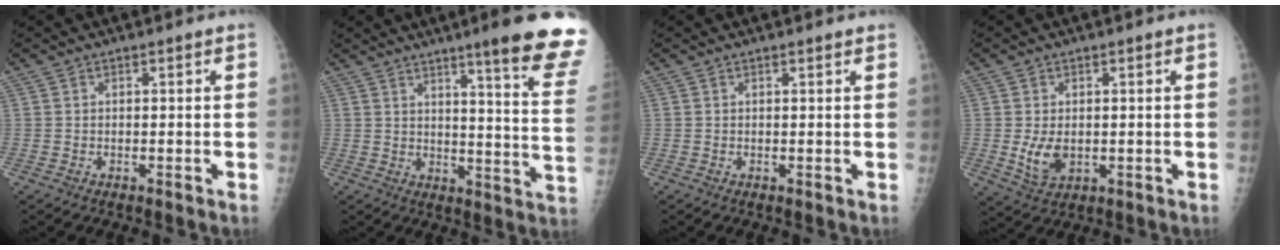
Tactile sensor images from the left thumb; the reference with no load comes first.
{"total": 18.8, "force": [13.4, 0.6, 13.2], "torque": [-0.148, -0.084, 0.165]}
{"total": 0.9, "force": [0.8, 0.1, 0.4], "torque": [-0.004, 0.001, 0.012]}
{"total": 5.2, "force": [-0.2, 3.5, 3.8], "torque": [-0.062, -0.011, 0.008]}